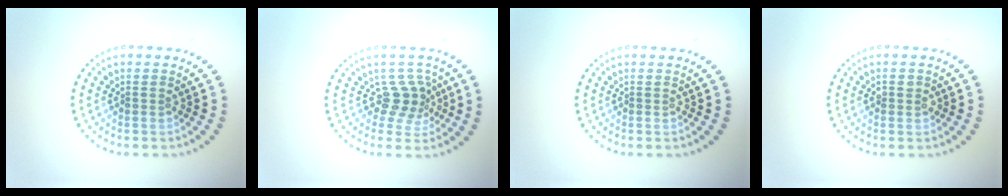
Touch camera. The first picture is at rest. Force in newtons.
{"total": 2.5, "press": 1.8, "slide": 1.8}
{"total": 0.0}
{"total": 1.0, "press": 1.0, "slide": 0.2}